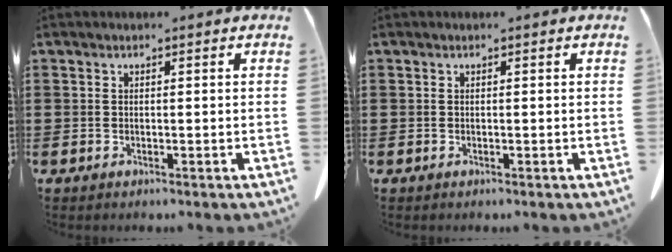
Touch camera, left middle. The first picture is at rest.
{"total": 0.0}